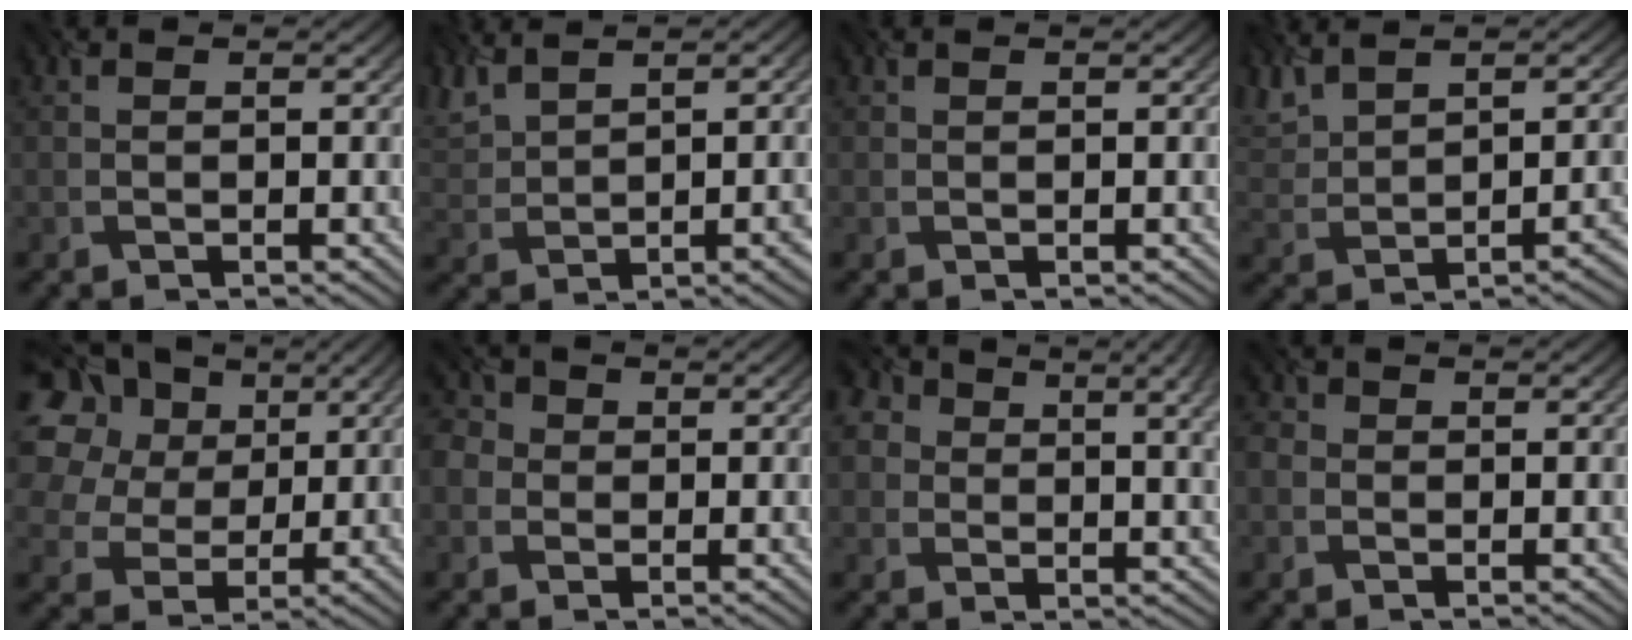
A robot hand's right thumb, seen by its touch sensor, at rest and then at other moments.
{"total": 10.4, "force": [4.2, 4.4, 8.4], "torque": [-0.147, 0.026, 0.083]}
{"total": 0.0}
{"total": 6.5, "force": [3.7, 2.8, 4.4], "torque": [-0.091, 0.020, 0.072]}
{"total": 19.6, "force": [10.2, 14.5, 8.4], "torque": [-0.268, 0.052, 0.204]}
{"total": 2.9, "force": [-0.6, 2.8, -0.1], "torque": [-0.005, 0.005, -0.024]}
{"total": 9.5, "force": [4.2, 5.7, 6.3], "torque": [-0.107, 0.014, 0.070]}
{"total": 1.5, "force": [-0.8, 1.3, -0.3], "torque": [-0.002, 0.001, -0.011]}